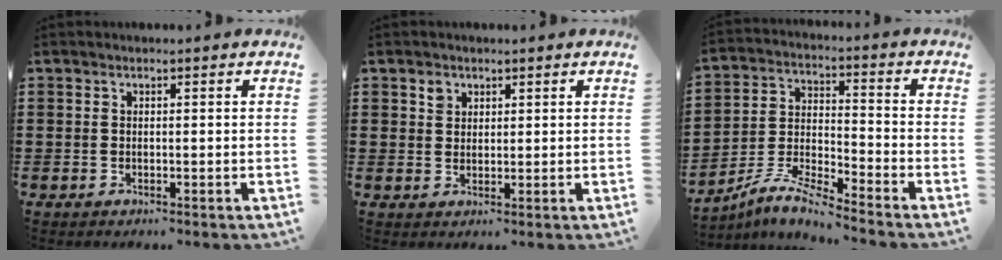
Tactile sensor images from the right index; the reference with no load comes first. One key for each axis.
{"total": 1.8, "fx": 1.1, "fy": 1.3, "fz": 0.3, "tx": -0.010, "ty": 0.005, "tz": 0.023}
{"total": 6.9, "fx": -6.5, "fy": 0.2, "fz": 2.3, "tx": -0.062, "ty": -0.005, "tz": -0.131}